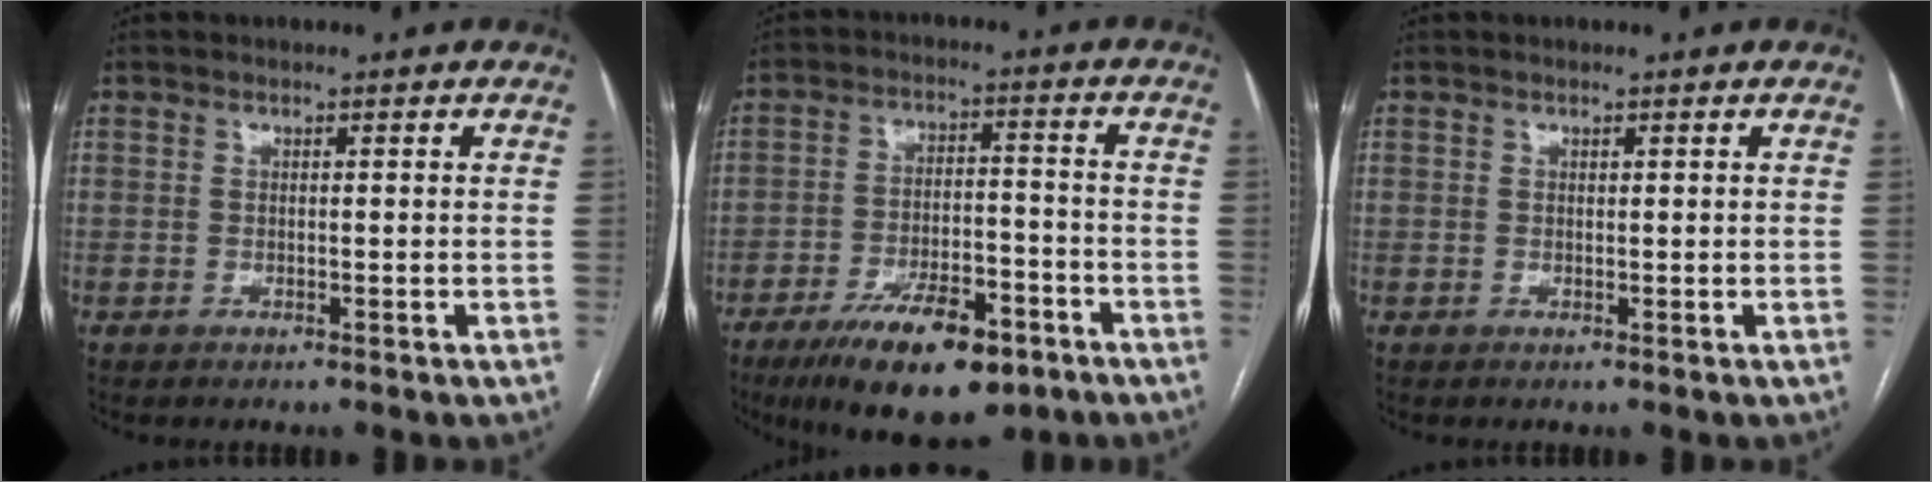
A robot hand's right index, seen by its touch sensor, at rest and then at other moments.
{"total": 14.3, "force": [-9.1, 5.0, 9.8], "torque": [-0.163, -0.003, -0.143]}
{"total": 0.0}